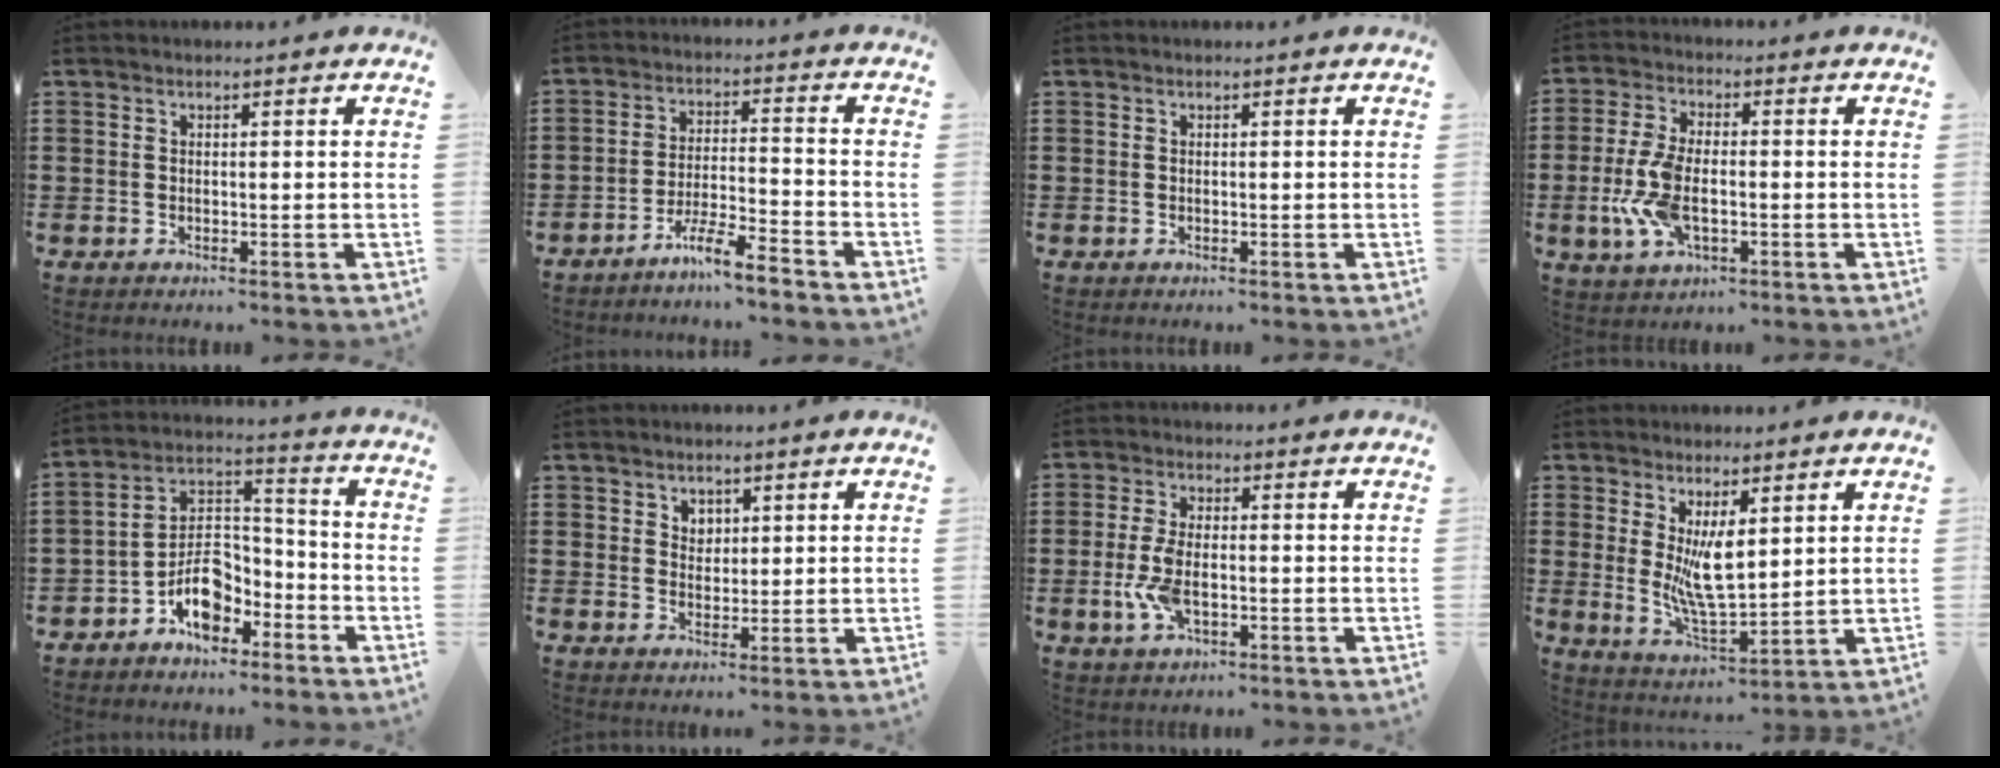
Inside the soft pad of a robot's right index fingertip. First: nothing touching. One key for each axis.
{"total": 5.9, "fx": -5.1, "fy": -0.1, "fz": 2.9, "tx": -0.064, "ty": -0.005, "tz": -0.098}
{"total": 0.0}
{"total": 8.4, "fx": -1.8, "fy": 4.0, "fz": 7.2, "tx": -0.171, "ty": -0.006, "tz": -0.039}
{"total": 7.8, "fx": -4.6, "fy": 4.7, "fz": 4.3, "tx": -0.086, "ty": 0.015, "tz": -0.088}
{"total": 2.3, "fx": 1.5, "fy": 1.7, "fz": 0.4, "tx": -0.013, "ty": 0.008, "tz": 0.027}
{"total": 7.0, "fx": -1.6, "fy": 3.2, "fz": 6.1, "tx": -0.146, "ty": -0.006, "tz": -0.037}
{"total": 7.2, "fx": 1.9, "fy": 2.8, "fz": 6.3, "tx": -0.112, "ty": -0.011, "tz": 0.033}